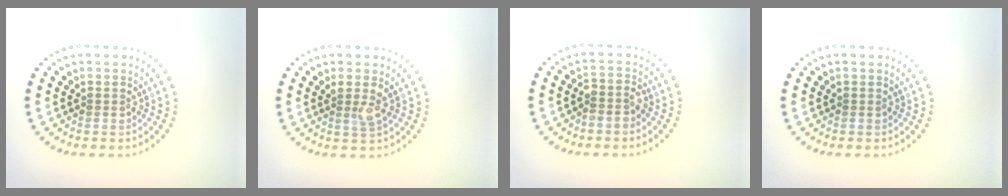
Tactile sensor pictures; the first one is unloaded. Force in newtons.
{"total": 1.7, "press": 1.4, "slide": 1.0}
{"total": 1.8, "press": 1.5, "slide": 0.9}
{"total": 0.0}